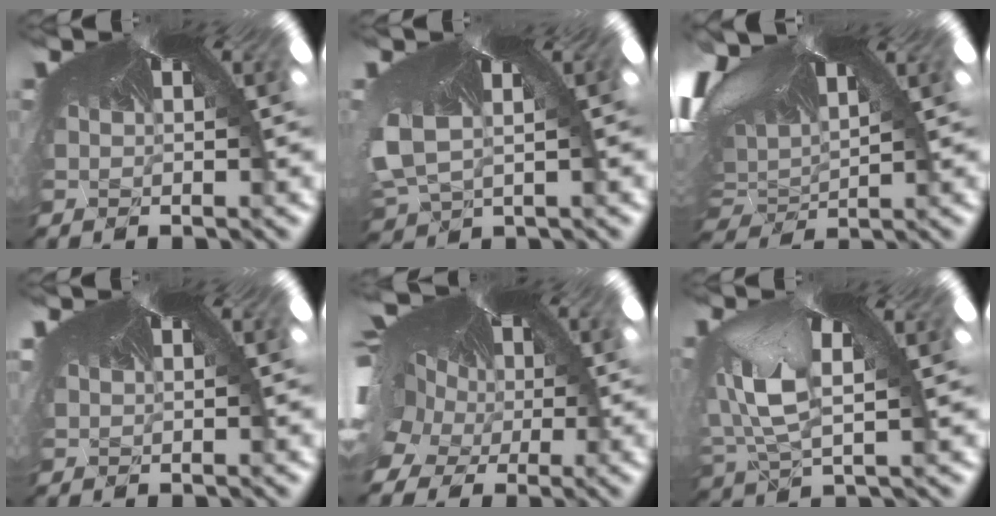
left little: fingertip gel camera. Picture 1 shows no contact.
{"total": 2.9, "force": [-2.5, 1.0, -1.0], "torque": [-0.042, -0.043, -0.006]}
{"total": 2.7, "force": [-1.3, 1.8, 1.5], "torque": [-0.050, -0.043, 0.012]}
{"total": 0.9, "force": [0.2, 0.5, 0.7], "torque": [-0.021, 0.001, 0.008]}
{"total": 3.7, "force": [-1.5, 2.0, 2.7], "torque": [-0.089, -0.031, 0.002]}
{"total": 4.3, "force": [-3.7, 1.9, -1.0], "torque": [-0.063, -0.071, -0.017]}